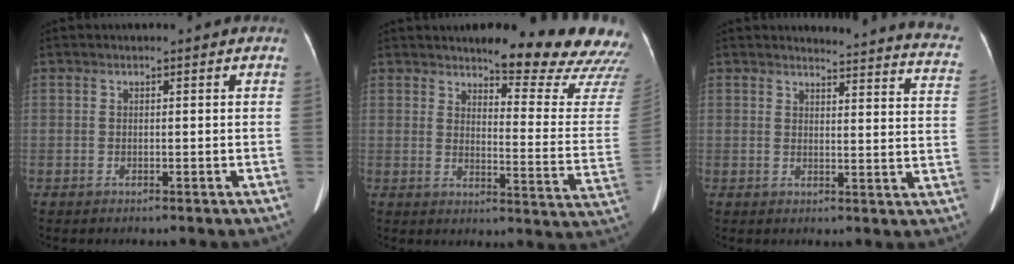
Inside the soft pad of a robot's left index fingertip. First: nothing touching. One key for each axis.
{"total": 16.9, "fx": 15.3, "fy": 2.4, "fz": 6.8, "tx": -0.065, "ty": -0.080, "tz": 0.161}
{"total": 18.1, "fx": 17.5, "fy": 1.5, "fz": 4.1, "tx": -0.028, "ty": -0.097, "tz": 0.165}